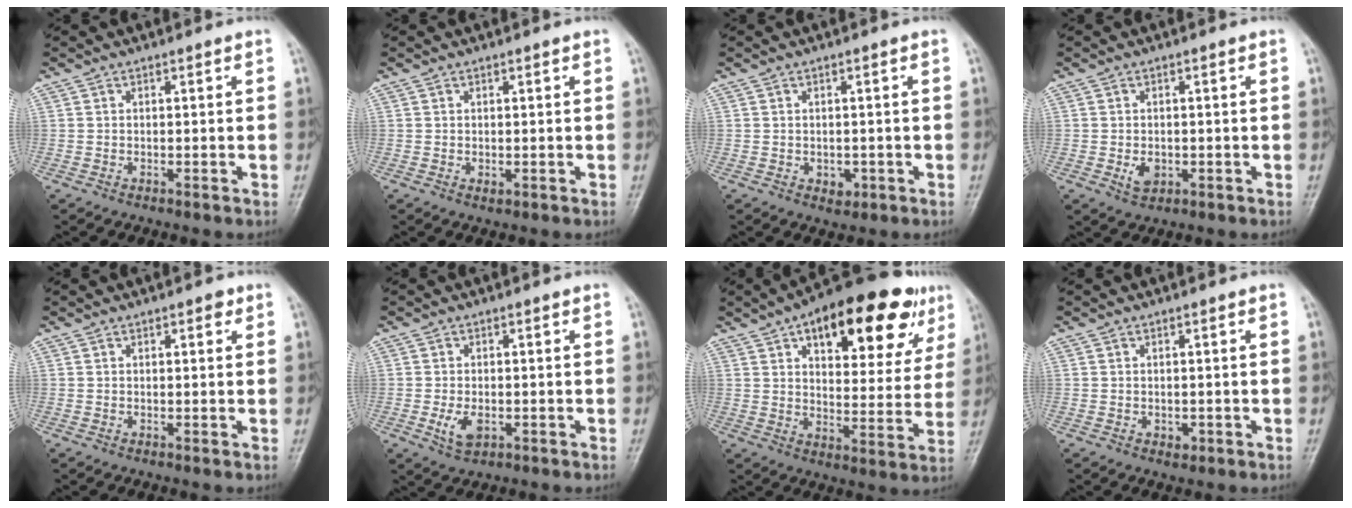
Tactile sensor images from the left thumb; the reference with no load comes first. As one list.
[{"total": 1.0, "force": [0.2, 0.6, 0.8], "torque": [-0.012, -0.003, 0.006]}, {"total": 2.2, "force": [-0.5, 1.7, 1.3], "torque": [-0.010, 0.000, -0.001]}, {"total": 2.8, "force": [-0.6, 2.1, 1.9], "torque": [-0.027, -0.001, -0.005]}, {"total": 1.6, "force": [0.9, 0.7, 1.2], "torque": [-0.011, -0.001, 0.009]}, {"total": 3.8, "force": [-0.9, 2.3, 2.9], "torque": [-0.057, -0.006, -0.012]}, {"total": 24.6, "force": [12.7, 10.8, 18.1], "torque": [-0.216, -0.010, 0.181]}, {"total": 1.3, "force": [-0.2, 1.0, 0.7], "torque": [-0.007, 0.000, 0.000]}]